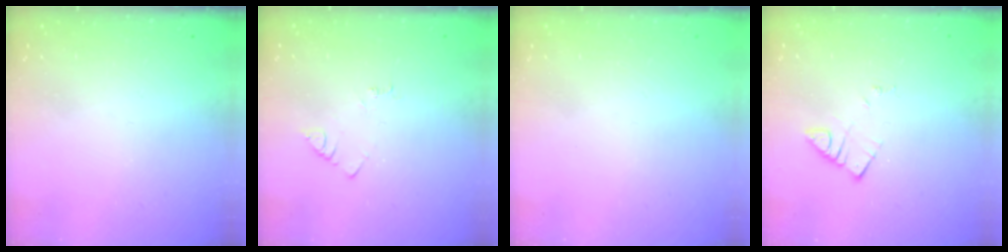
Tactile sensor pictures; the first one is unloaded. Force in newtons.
{"total": 2.7, "press": 2.7, "slide": 0.4}
{"total": 1.5, "press": 1.5, "slide": 0.1}
{"total": 3.5, "press": 3.5, "slide": 0.4}